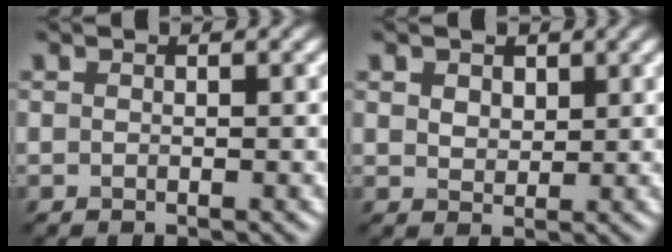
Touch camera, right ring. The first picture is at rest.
{"total": 2.6, "force": [1.5, 1.8, 1.3], "torque": [-0.029, 0.009, 0.018]}